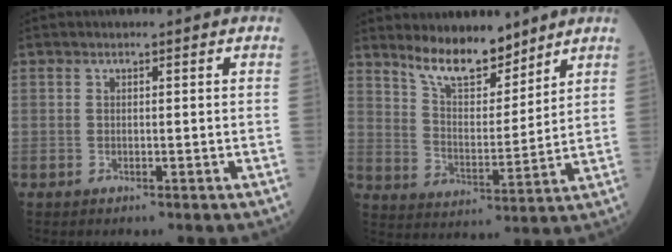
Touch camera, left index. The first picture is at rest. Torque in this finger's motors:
{"motor_torque": [0.17, -0.55, 0.21, 0.04]}